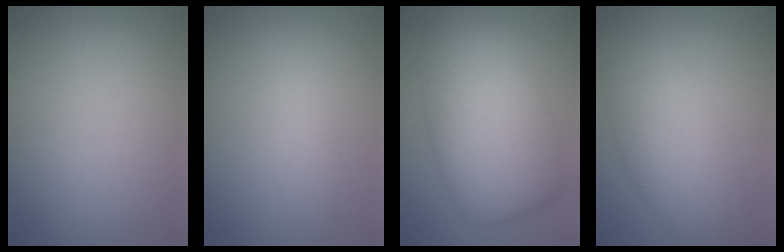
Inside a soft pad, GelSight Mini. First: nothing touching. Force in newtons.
{"total": 1.4, "press": 1.4, "slide": 0.1}
{"total": 10.6, "press": 10.6, "slide": 0.3}
{"total": 5.6, "press": 5.6, "slide": 0.2}